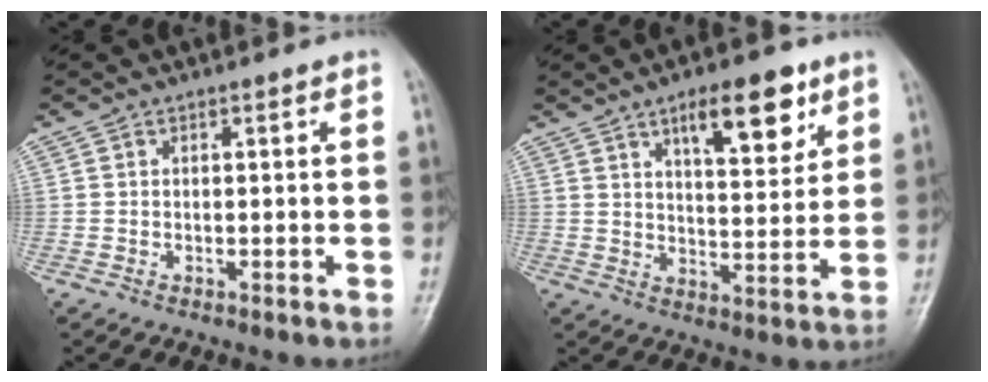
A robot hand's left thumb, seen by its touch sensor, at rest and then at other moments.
{"total": 11.4, "force": [6.4, 4.3, 8.4], "torque": [-0.101, -0.035, 0.102]}